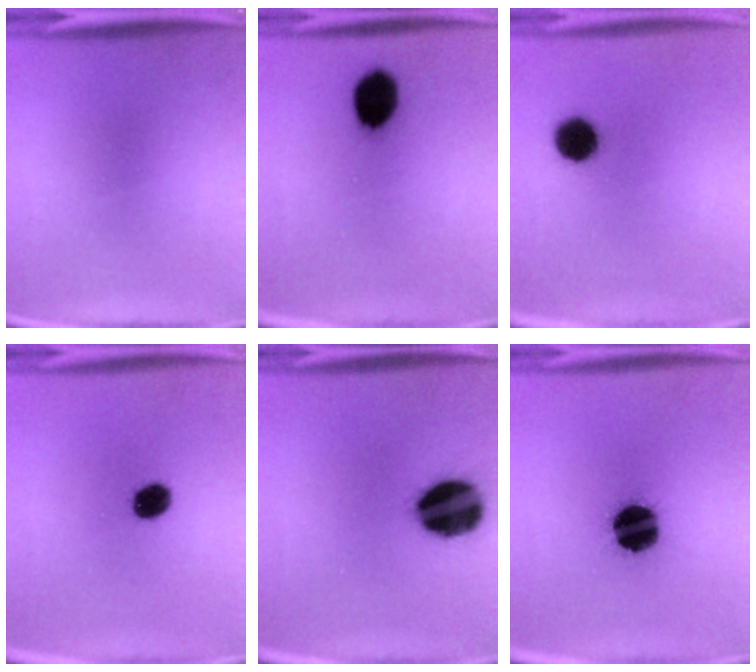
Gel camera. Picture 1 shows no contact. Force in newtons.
{"total": 10.1}
{"total": 6.9}
{"total": 5.9}
{"total": 18.5}
{"total": 16.3}